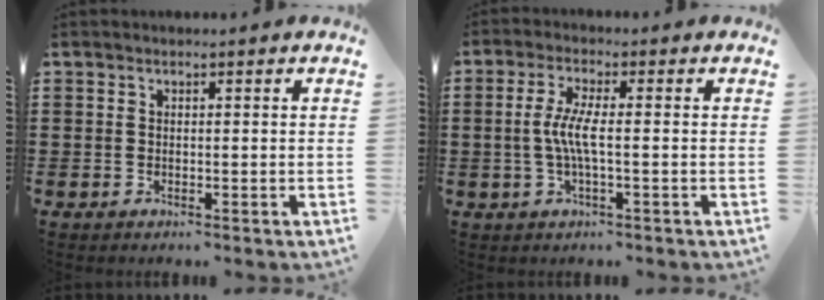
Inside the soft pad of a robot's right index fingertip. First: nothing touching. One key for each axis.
{"total": 4.7, "fx": -0.6, "fy": 0.6, "fz": 4.7, "tx": -0.107, "ty": -0.008, "tz": -0.021}